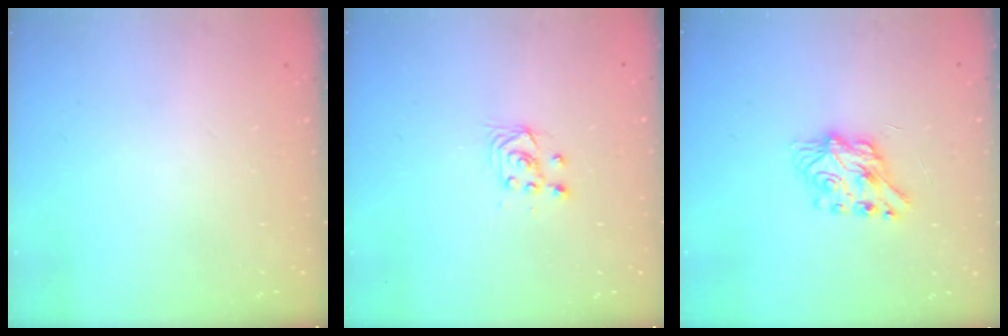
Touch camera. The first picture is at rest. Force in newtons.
{"total": 2.9, "press": 2.7, "slide": 1.0}
{"total": 7.2, "press": 7.2, "slide": 0.1}